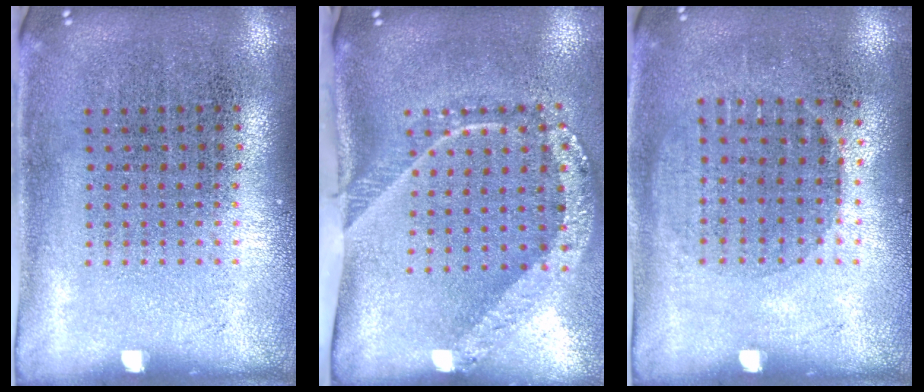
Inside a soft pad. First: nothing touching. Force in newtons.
{"total": 2.5, "press": 1.7, "slide": 1.8}
{"total": 1.0, "press": 0.9, "slide": 0.5}